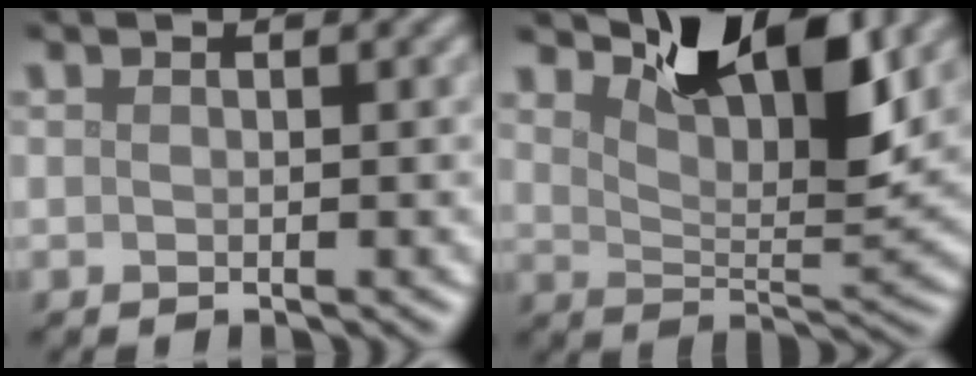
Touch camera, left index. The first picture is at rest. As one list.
[{"total": 7.6, "force": [5.0, 2.5, 5.2], "torque": [-0.085, -0.005, 0.079]}]